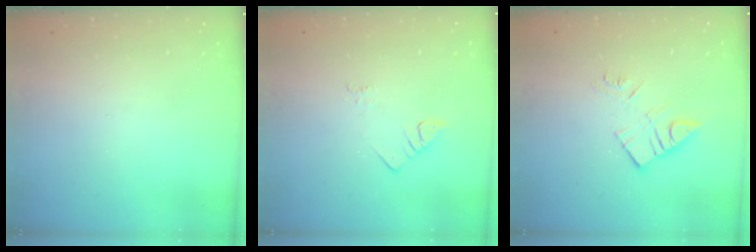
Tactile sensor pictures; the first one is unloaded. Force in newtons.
{"total": 2.3, "press": 2.3, "slide": 0.4}
{"total": 8.9, "press": 8.9, "slide": 0.5}